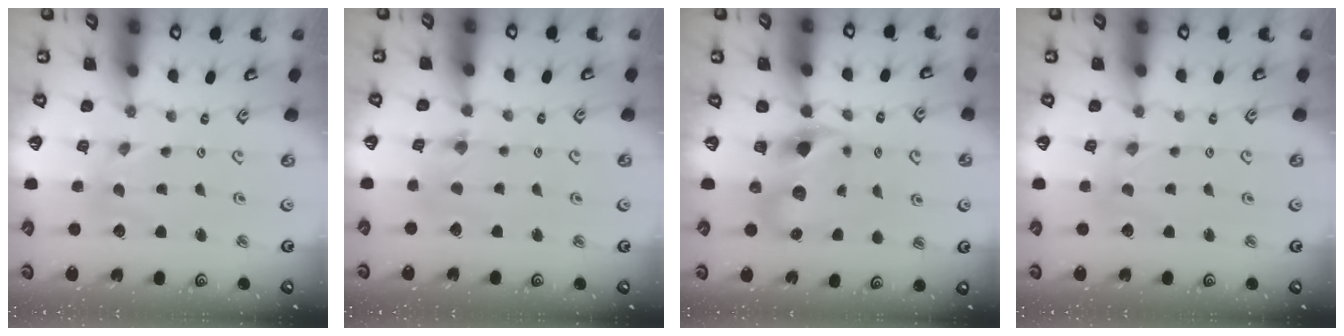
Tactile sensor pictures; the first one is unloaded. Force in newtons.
{"total": 1.5, "press": 1.4, "slide": 0.3}
{"total": 8.0, "press": 7.9, "slide": 1.1}
{"total": 0.0}